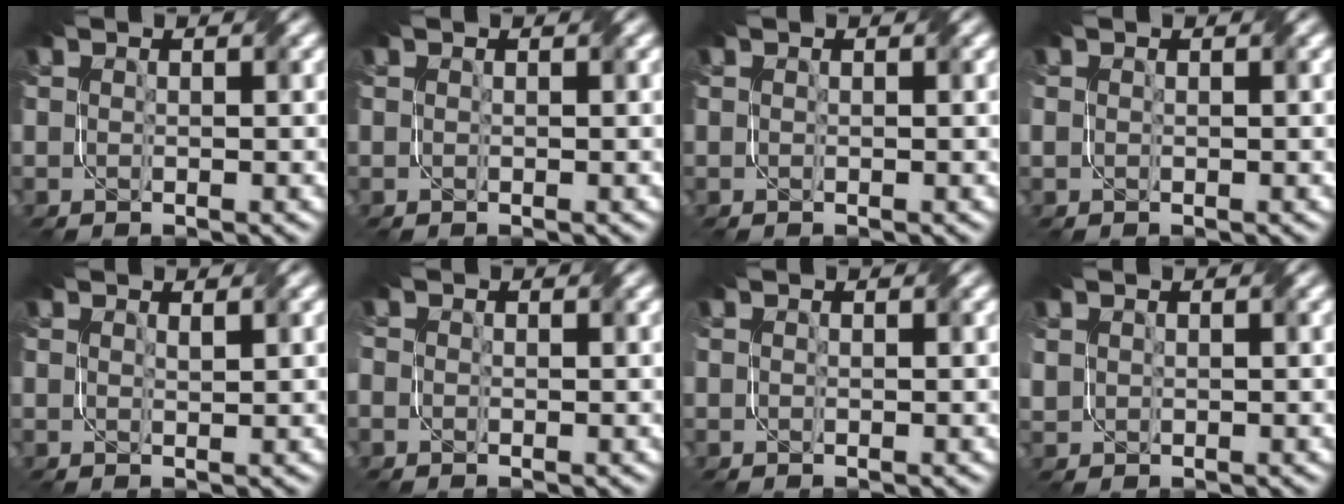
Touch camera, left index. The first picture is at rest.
{"total": 0.0}
{"total": 0.0}
{"total": 0.6, "force": [0.0, 0.5, 0.2], "torque": [-0.006, 0.000, 0.001]}
{"total": 0.6, "force": [0.5, 0.0, 0.3], "torque": [-0.006, 0.000, 0.010]}
{"total": 0.7, "force": [-0.2, 0.6, 0.2], "torque": [-0.005, -0.006, -0.005]}
{"total": 0.0}
{"total": 1.0, "force": [0.7, 0.8, 0.1], "torque": [-0.008, 0.002, 0.020]}